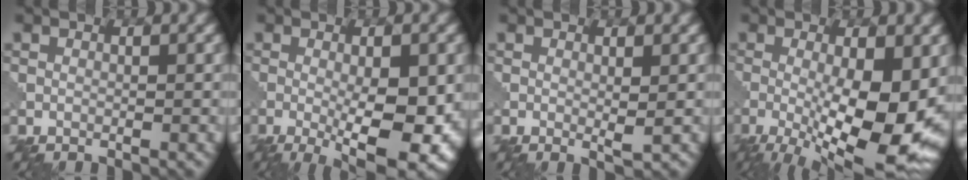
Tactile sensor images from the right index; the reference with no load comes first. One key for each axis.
{"total": 10.4, "fx": -2.2, "fy": 3.3, "fz": 9.6, "tx": -0.146, "ty": -0.022, "tz": -0.021}
{"total": 1.1, "fx": 0.1, "fy": 0.1, "fz": 1.1, "tx": -0.017, "ty": -0.004, "tz": 0.000}
{"total": 13.2, "fx": -2.3, "fy": 4.1, "fz": 12.3, "tx": -0.193, "ty": -0.023, "tz": -0.029}